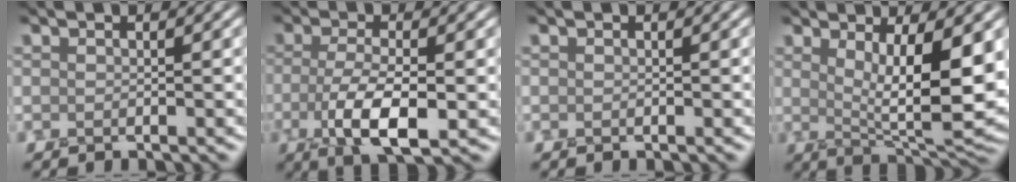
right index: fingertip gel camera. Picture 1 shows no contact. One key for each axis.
{"total": 5.6, "fx": -1.5, "fy": 2.1, "fz": 5.0, "tx": -0.106, "ty": -0.012, "tz": -0.027}
{"total": 0.0}
{"total": 8.3, "fx": 1.4, "fy": 2.4, "fz": 7.8, "tx": -0.125, "ty": -0.020, "tz": 0.034}